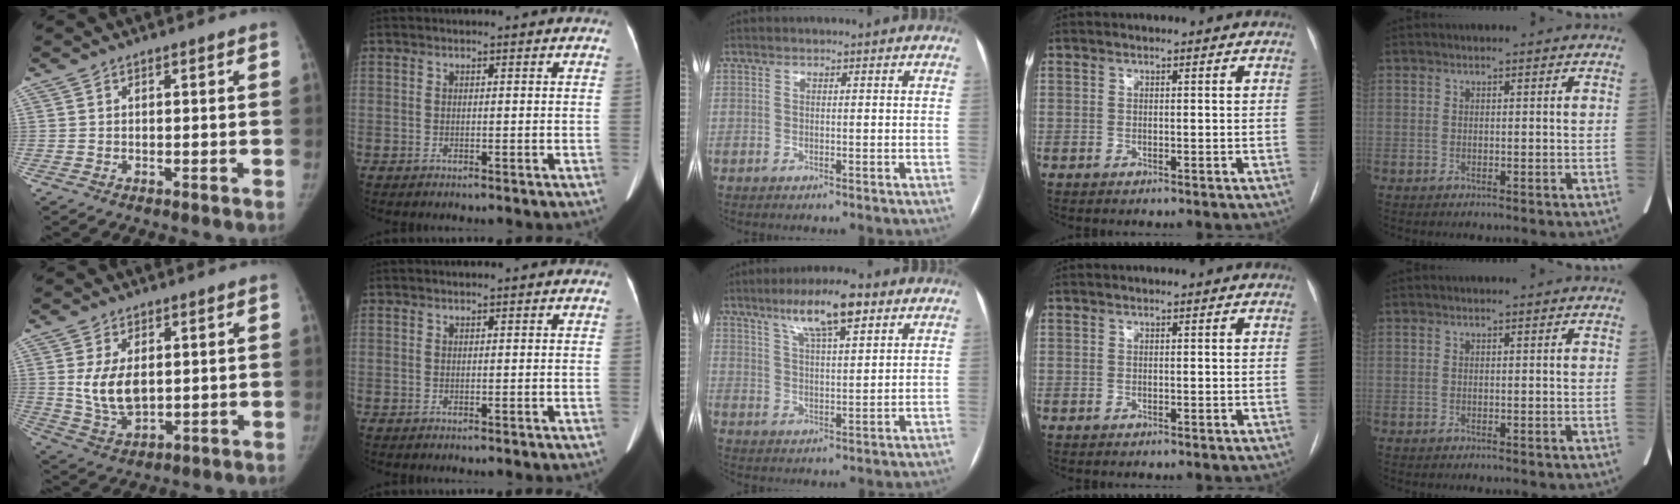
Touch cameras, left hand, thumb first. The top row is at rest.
{"thumb": {"total": 8.6, "force": [1.3, 5.1, 6.8], "torque": [-0.118, -0.014, 0.038]}, "middle": {"total": 9.3, "force": [5.7, 1.7, 7.1], "torque": [-0.128, 0.012, 0.097]}}